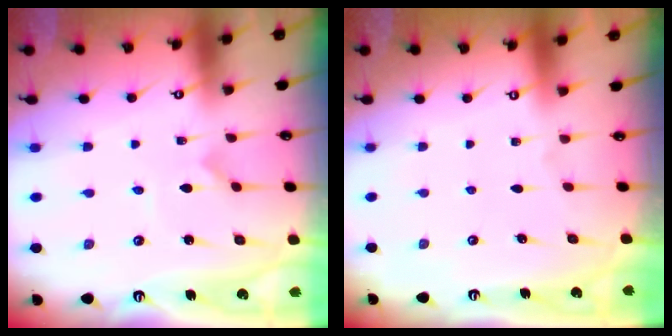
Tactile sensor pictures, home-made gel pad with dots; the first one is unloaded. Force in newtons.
{"total": 0.0}